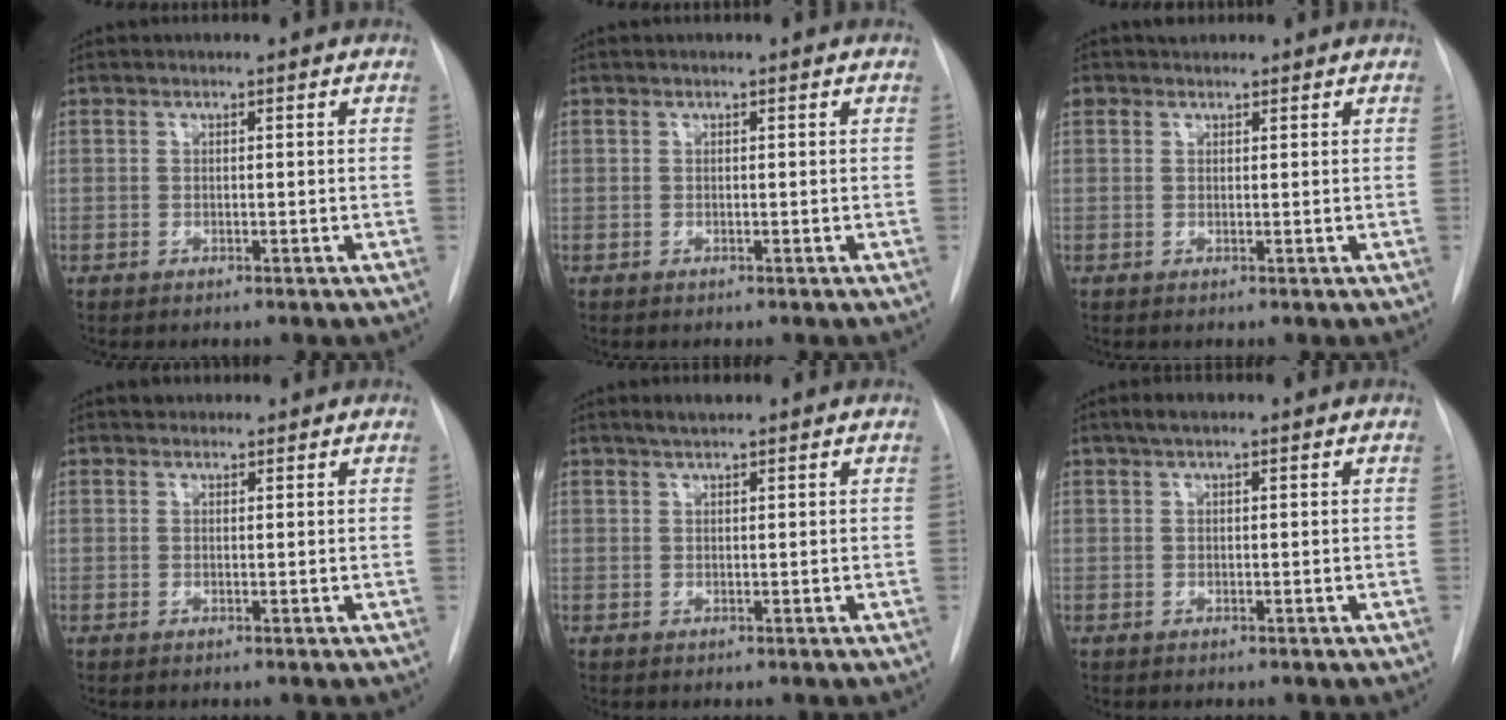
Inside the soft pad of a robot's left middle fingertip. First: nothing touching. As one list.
[{"total": 0.0}, {"total": 1.9, "force": [1.5, 1.2, 0.1], "torque": [-0.005, 0.018, 0.026]}, {"total": 1.2, "force": [1.0, 0.7, 0.0], "torque": [0.000, 0.009, 0.014]}, {"total": 1.7, "force": [1.4, 0.2, 0.9], "torque": [-0.022, 0.005, 0.028]}, {"total": 1.7, "force": [1.2, 0.5, 1.2], "torque": [-0.023, 0.015, 0.020]}]